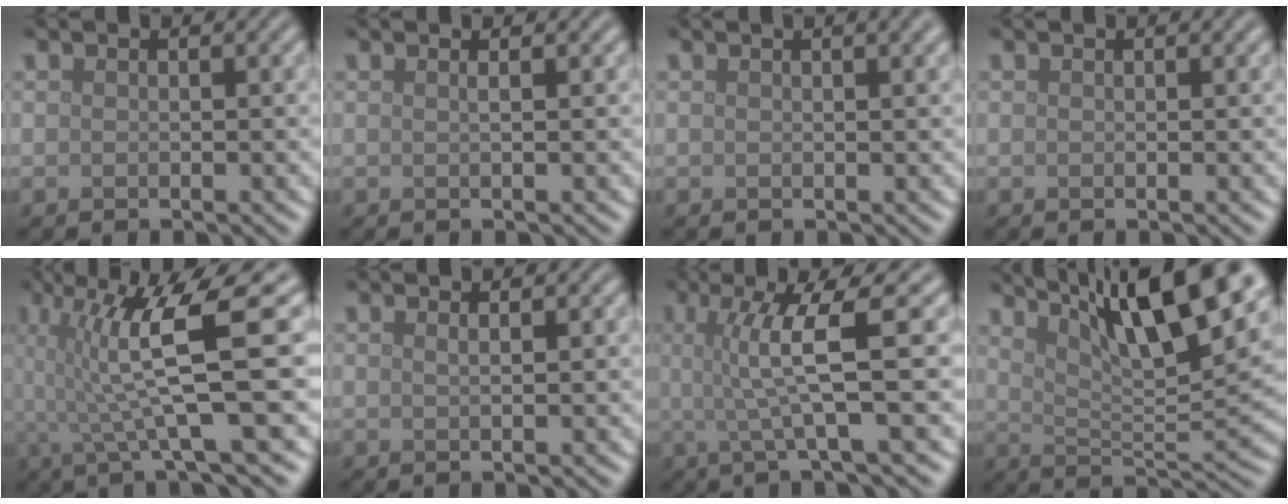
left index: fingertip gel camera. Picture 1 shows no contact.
{"total": 1.0, "force": [0.4, 0.4, 0.8], "torque": [-0.006, -0.001, -0.004]}
{"total": 2.5, "force": [1.2, 0.8, 2.0], "torque": [-0.016, 0.003, 0.012]}
{"total": 0.9, "force": [0.5, 0.2, 0.7], "torque": [-0.009, 0.005, 0.008]}
{"total": 7.9, "force": [0.9, 1.1, 7.8], "torque": [-0.136, 0.004, 0.013]}
{"total": 1.1, "force": [0.6, 0.4, 0.8], "torque": [-0.005, 0.000, 0.000]}
{"total": 5.7, "force": [0.8, 0.7, 5.6], "torque": [-0.100, 0.005, 0.013]}
{"total": 12.8, "force": [7.6, 3.3, 9.9], "torque": [-0.141, 0.015, 0.120]}